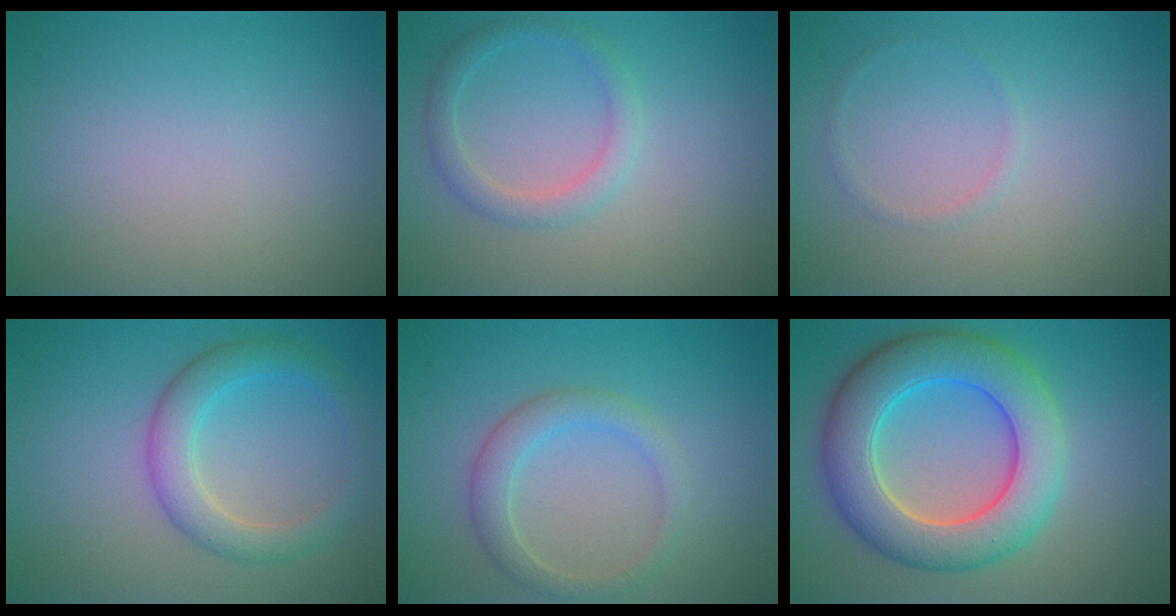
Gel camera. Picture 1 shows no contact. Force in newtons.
{"total": 2.2, "press": 2.2, "slide": 0.1}
{"total": 0.6, "press": 0.6, "slide": 0.1}
{"total": 3.8, "press": 3.8, "slide": 0.1}
{"total": 2.7, "press": 2.7, "slide": 0.2}
{"total": 8.9, "press": 8.9, "slide": 0.0}